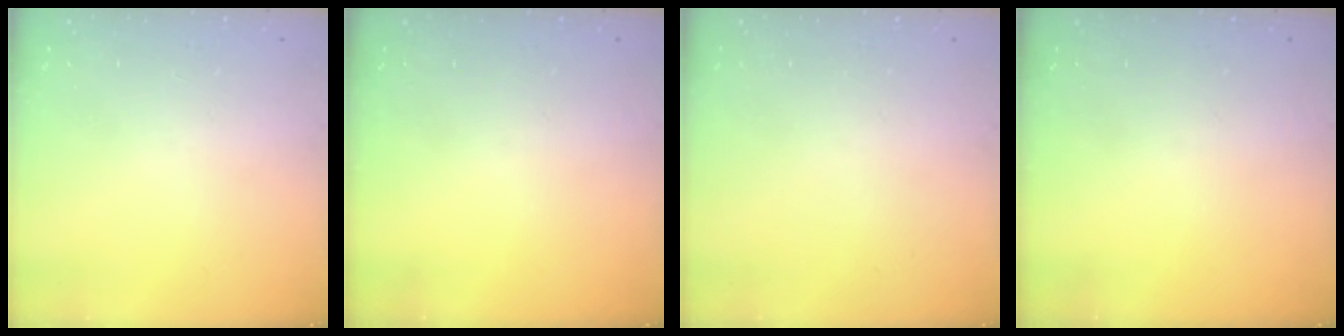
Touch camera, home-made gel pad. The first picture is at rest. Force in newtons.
{"total": 0.0}
{"total": 0.0}
{"total": 0.0}